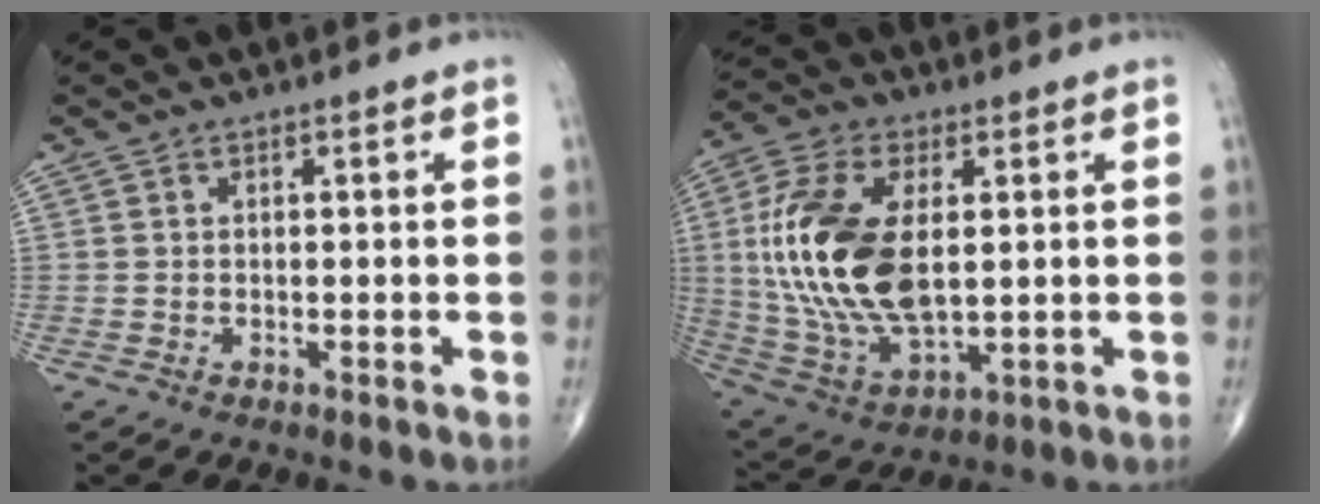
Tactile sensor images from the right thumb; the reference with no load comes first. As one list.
[{"total": 20.9, "force": [2.2, 11.1, 17.6], "torque": [-0.368, -0.014, 0.046]}]